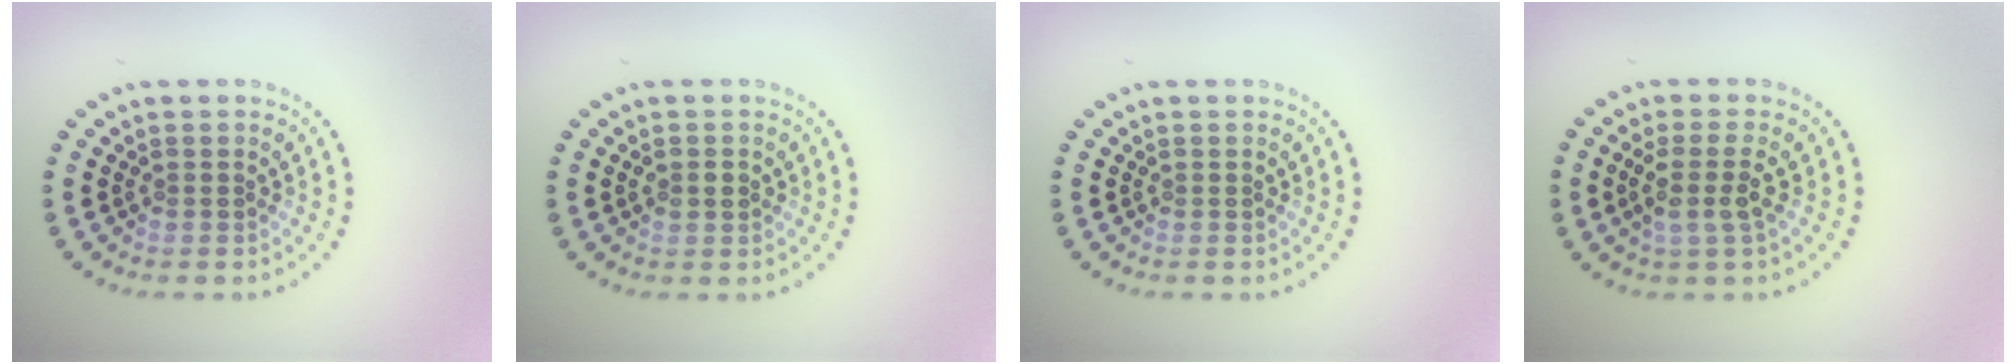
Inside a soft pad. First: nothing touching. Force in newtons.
{"total": 1.5, "press": 1.5, "slide": 0.2}
{"total": 0.0}
{"total": 2.5, "press": 2.0, "slide": 1.5}